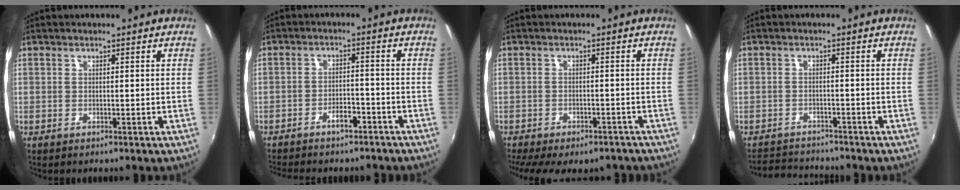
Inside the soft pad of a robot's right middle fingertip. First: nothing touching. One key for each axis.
{"total": 6.4, "fx": -5.3, "fy": 2.2, "fz": 2.7, "tx": -0.063, "ty": 0.007, "tz": -0.076}
{"total": 13.3, "fx": -10.7, "fy": 4.7, "fz": 6.4, "tx": -0.137, "ty": -0.031, "tz": -0.140}
{"total": 5.4, "fx": -5.0, "fy": 1.8, "fz": 0.3, "tx": -0.025, "ty": 0.015, "tz": -0.085}